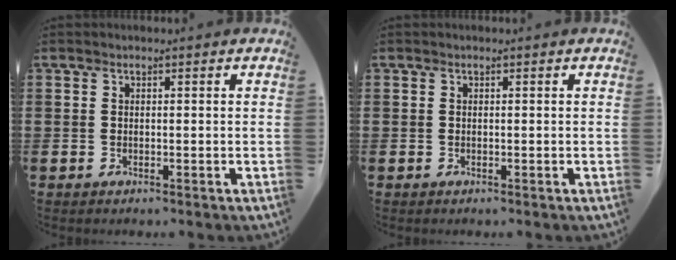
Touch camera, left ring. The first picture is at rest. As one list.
[{"total": 0.0}]